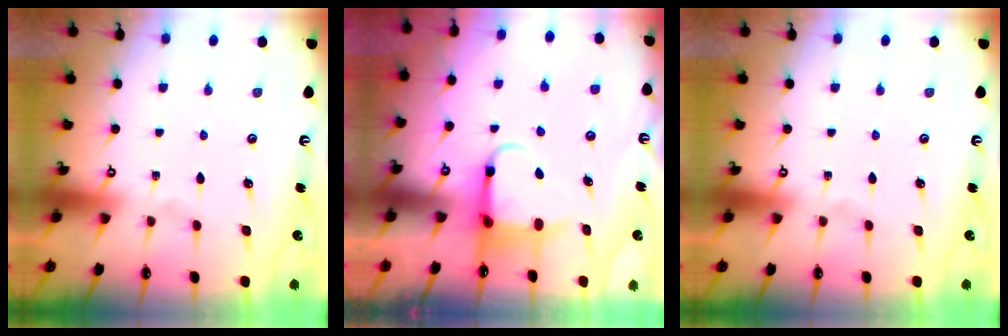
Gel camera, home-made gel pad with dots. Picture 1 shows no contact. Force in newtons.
{"total": 4.5, "press": 4.5, "slide": 0.3}
{"total": 0.0}